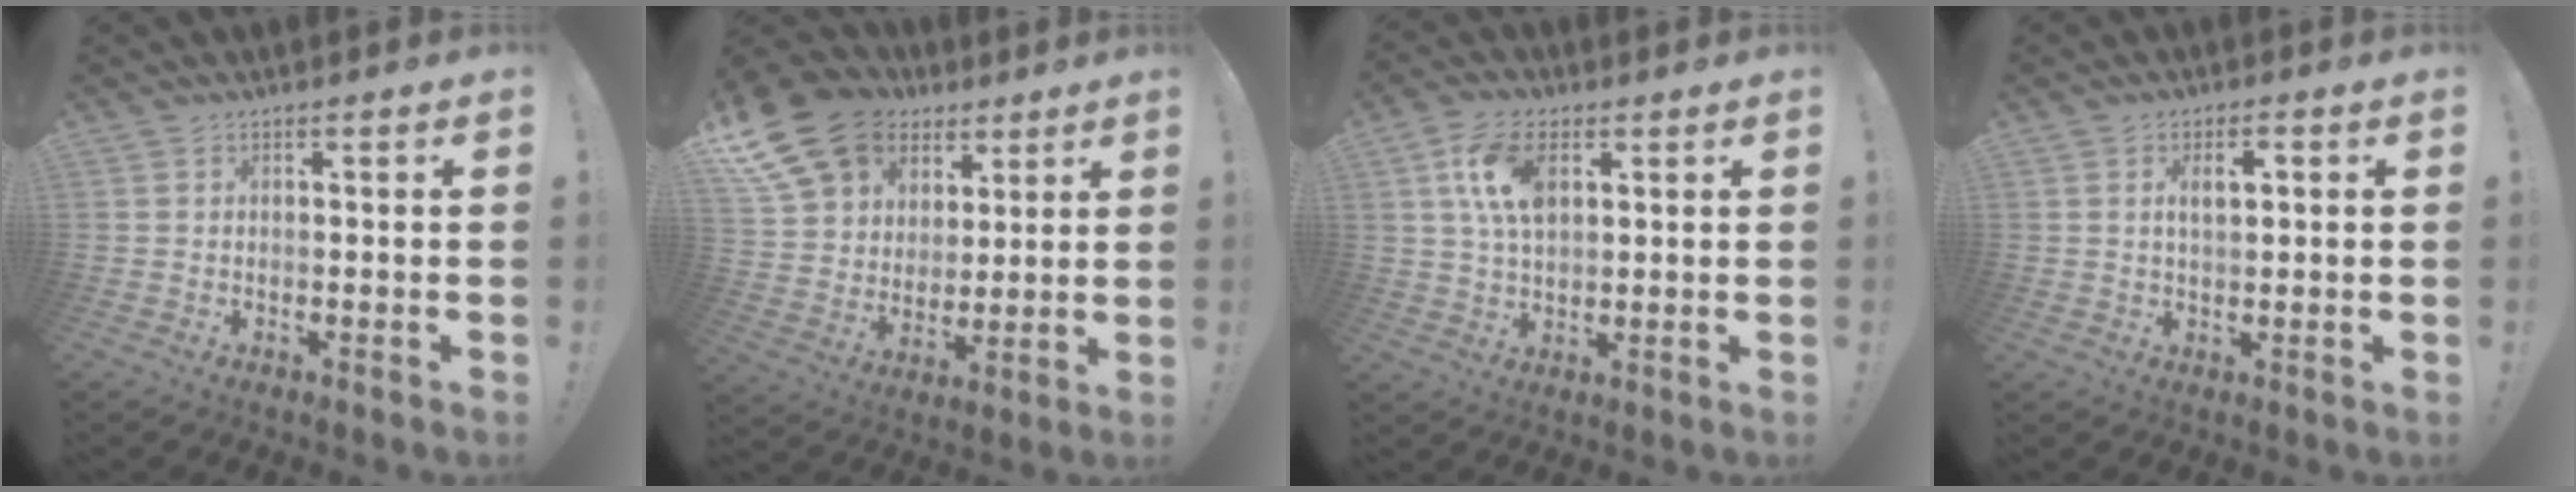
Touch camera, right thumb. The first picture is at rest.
{"total": 18.5, "force": [10.6, 13.2, 7.6], "torque": [-0.131, -0.059, 0.221]}
{"total": 11.2, "force": [3.6, 6.5, 8.3], "torque": [-0.157, 0.005, 0.068]}
{"total": 4.5, "force": [1.1, 2.3, 3.8], "torque": [-0.046, -0.002, 0.010]}